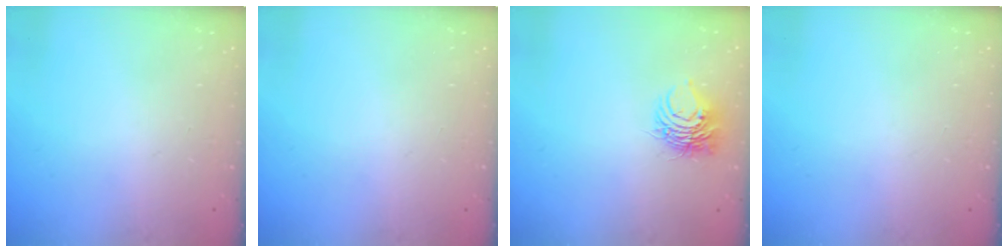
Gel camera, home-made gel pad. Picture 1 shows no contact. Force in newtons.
{"total": 0.0}
{"total": 7.8, "press": 7.8, "slide": 0.9}
{"total": 0.0}